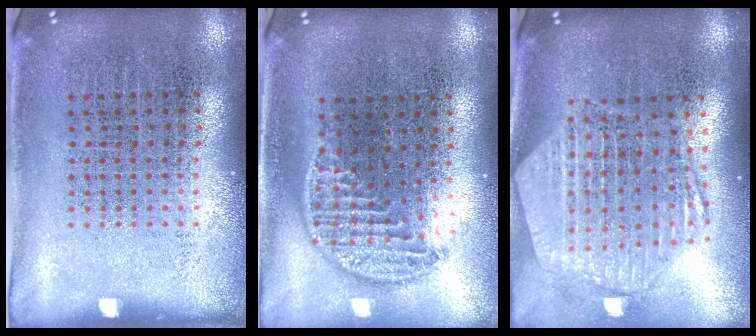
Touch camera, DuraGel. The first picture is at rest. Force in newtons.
{"total": 1.3, "press": 1.2, "slide": 0.7}
{"total": 2.7, "press": 2.2, "slide": 1.5}